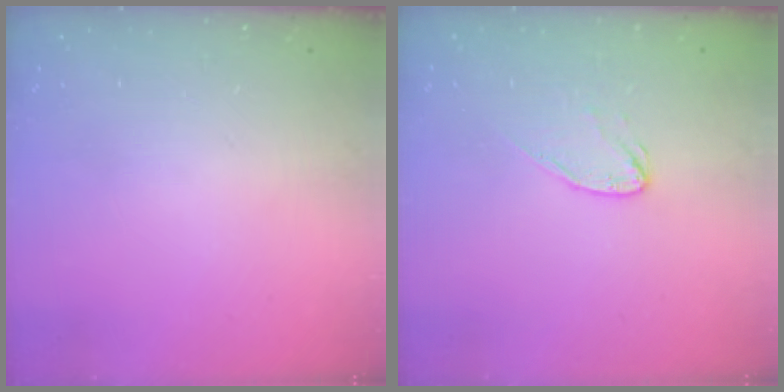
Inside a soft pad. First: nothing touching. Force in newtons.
{"total": 6.1, "press": 6.1, "slide": 0.3}